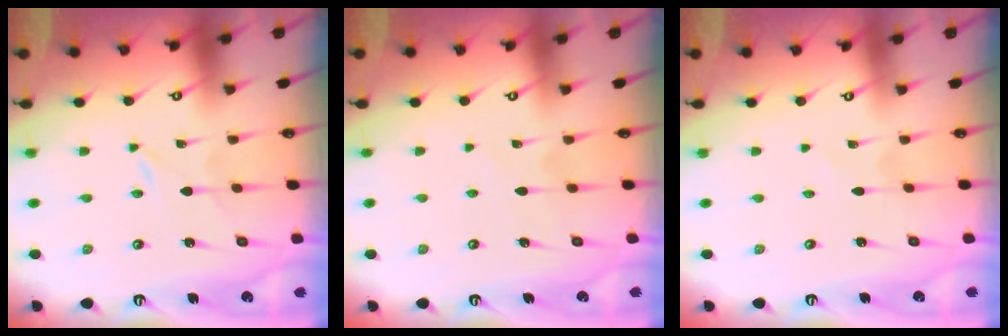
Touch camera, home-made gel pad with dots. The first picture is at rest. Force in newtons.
{"total": 4.0, "press": 4.0, "slide": 0.4}
{"total": 0.6, "press": 0.6, "slide": 0.1}